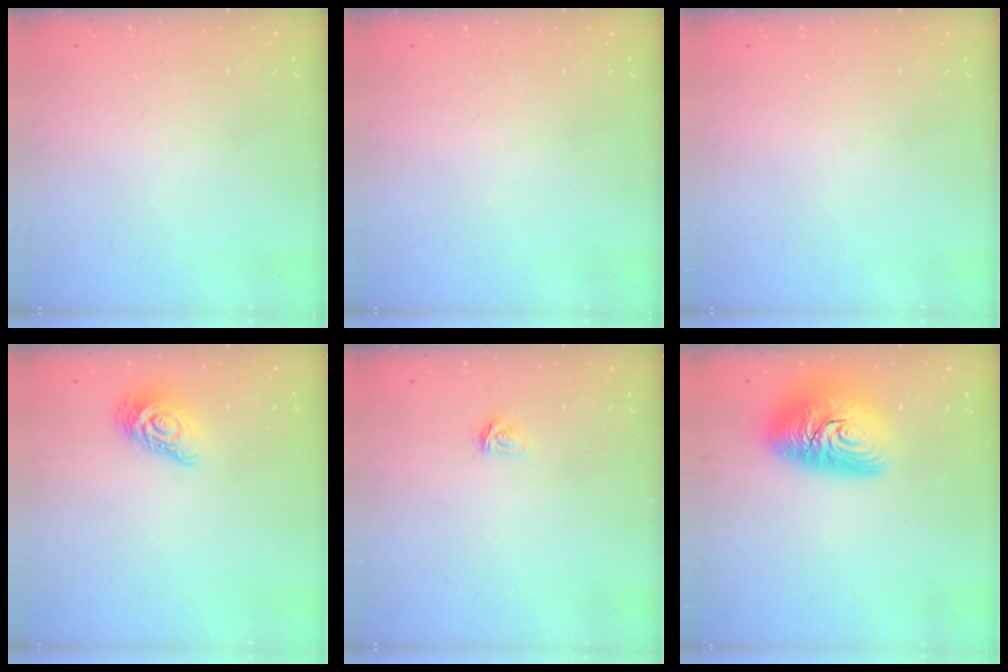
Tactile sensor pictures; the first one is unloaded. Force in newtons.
{"total": 0.0}
{"total": 0.0}
{"total": 9.6, "press": 9.6, "slide": 0.4}
{"total": 3.1, "press": 3.0, "slide": 0.4}
{"total": 17.9, "press": 17.8, "slide": 1.4}